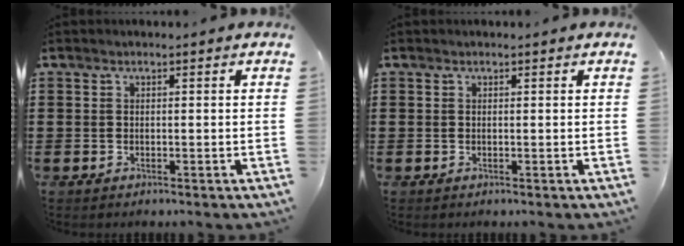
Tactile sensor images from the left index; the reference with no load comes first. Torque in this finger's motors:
{"motor_torque": [0.01, -0.02, -0.10, -0.03]}